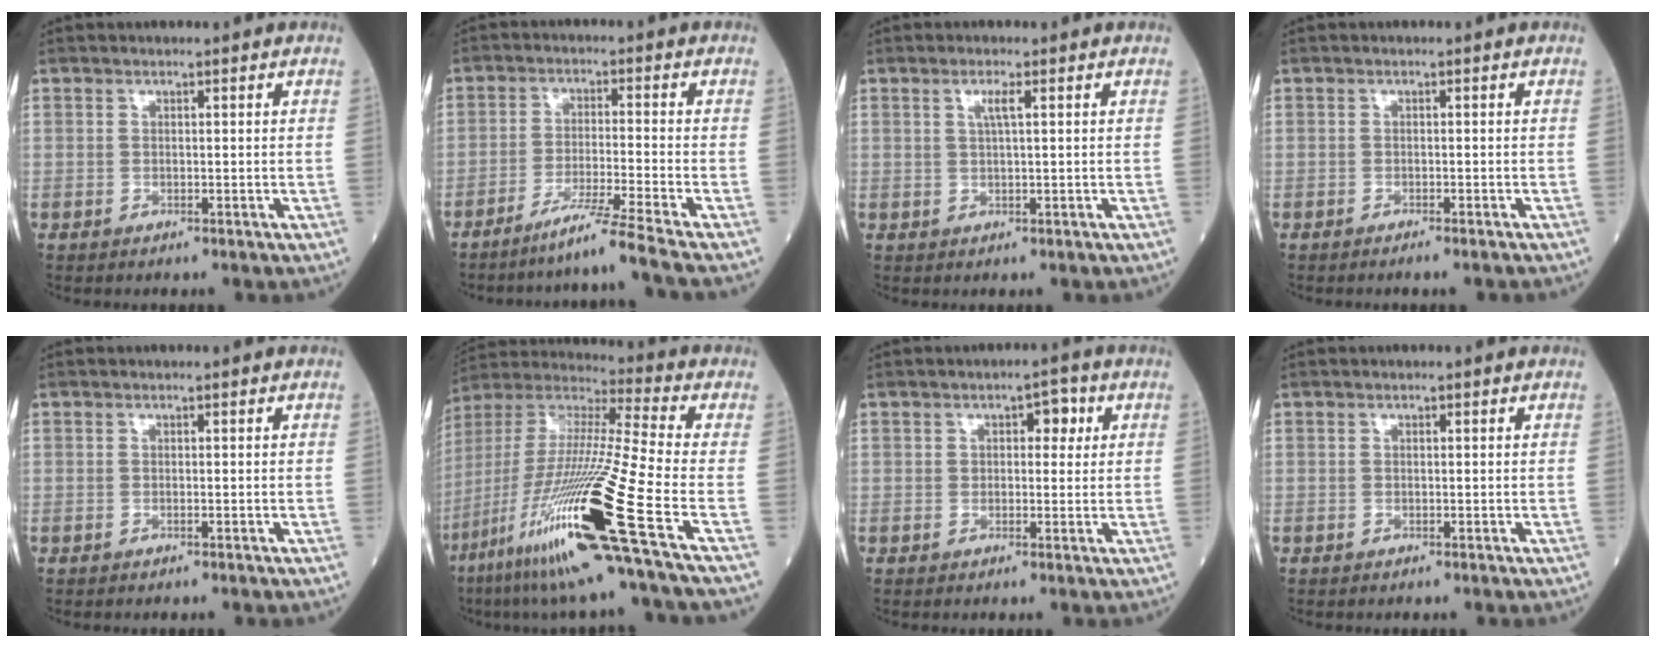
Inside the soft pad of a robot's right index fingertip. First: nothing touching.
{"total": 8.8, "force": [-7.1, -2.9, 4.2], "torque": [-0.063, -0.032, -0.120]}
{"total": 1.9, "force": [0.7, 0.0, 1.8], "torque": [-0.037, 0.001, 0.013]}
{"total": 2.6, "force": [-2.3, 0.1, 1.2], "torque": [-0.013, -0.003, -0.027]}
{"total": 0.0}
{"total": 26.0, "force": [-11.1, -0.5, 23.5], "torque": [-0.465, -0.057, -0.210]}
{"total": 3.3, "force": [1.2, 1.8, 2.5], "torque": [-0.028, 0.013, 0.013]}
{"total": 0.0}